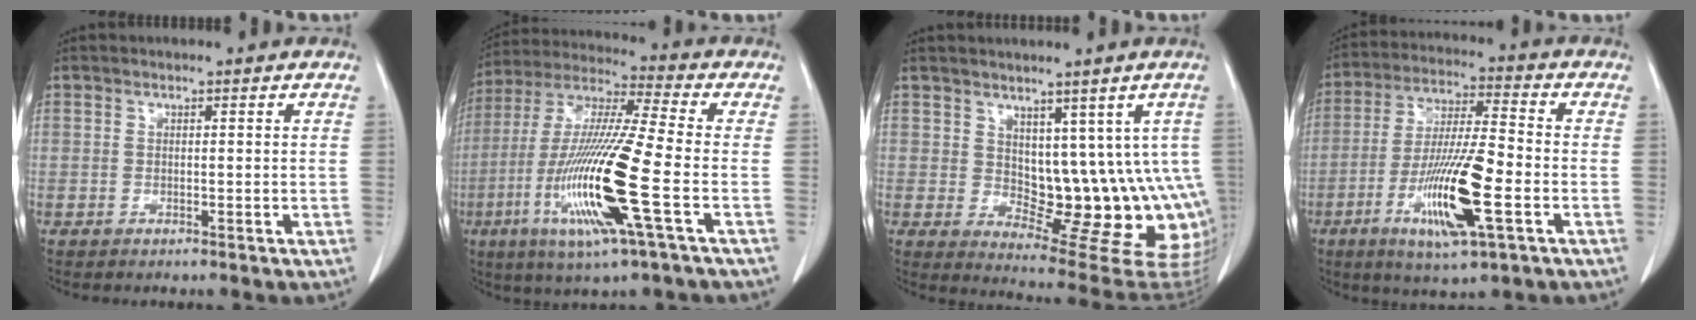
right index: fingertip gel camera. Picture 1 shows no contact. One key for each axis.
{"total": 18.4, "fx": -5.6, "fy": 0.3, "fz": 17.6, "tx": -0.370, "ty": -0.024, "tz": -0.111}
{"total": 13.2, "fx": 2.3, "fy": 6.8, "fz": 11.1, "tx": -0.122, "ty": -0.002, "tz": 0.049}
{"total": 14.5, "fx": -5.0, "fy": 1.5, "fz": 13.6, "tx": -0.260, "ty": -0.018, "tz": -0.089}